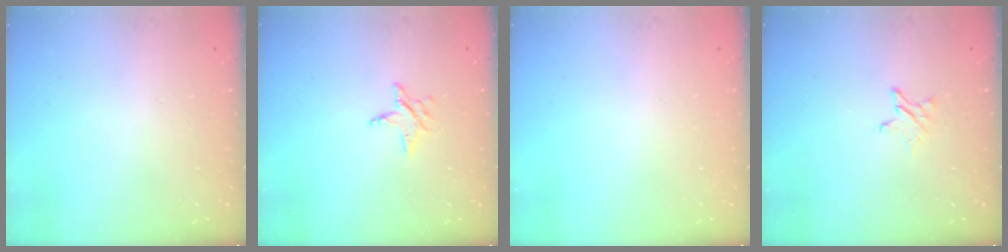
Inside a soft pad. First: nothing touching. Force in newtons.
{"total": 3.6, "press": 3.6, "slide": 0.2}
{"total": 0.0}
{"total": 2.4, "press": 2.4, "slide": 0.2}